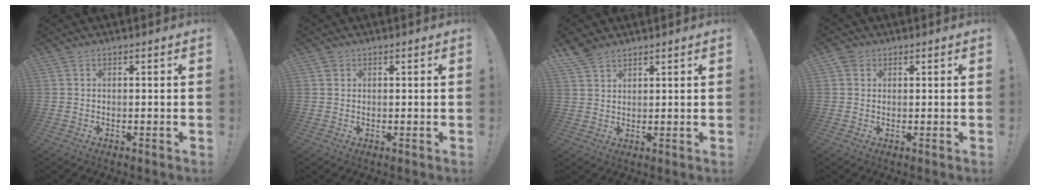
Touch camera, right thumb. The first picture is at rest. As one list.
[{"total": 0.9, "force": [0.6, 0.7, 0.2], "torque": [0.002, -0.002, 0.011]}, {"total": 4.6, "force": [3.8, 2.1, 1.5], "torque": [-0.024, -0.021, 0.072]}, {"total": 2.2, "force": [1.2, 1.8, 0.6], "torque": [-0.009, -0.001, 0.023]}]